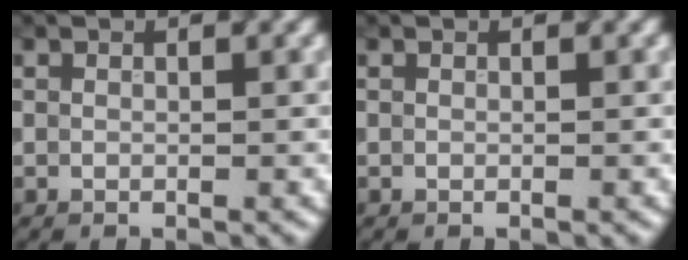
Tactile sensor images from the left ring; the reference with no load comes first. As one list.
[{"total": 0.0}]